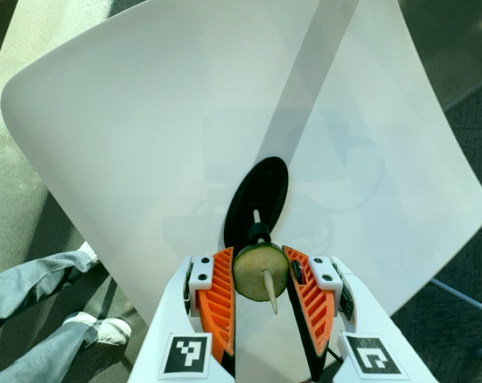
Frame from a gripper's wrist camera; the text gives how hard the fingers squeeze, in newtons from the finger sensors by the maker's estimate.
{"total": 10.4, "left": 10.5, "right": 10.4}